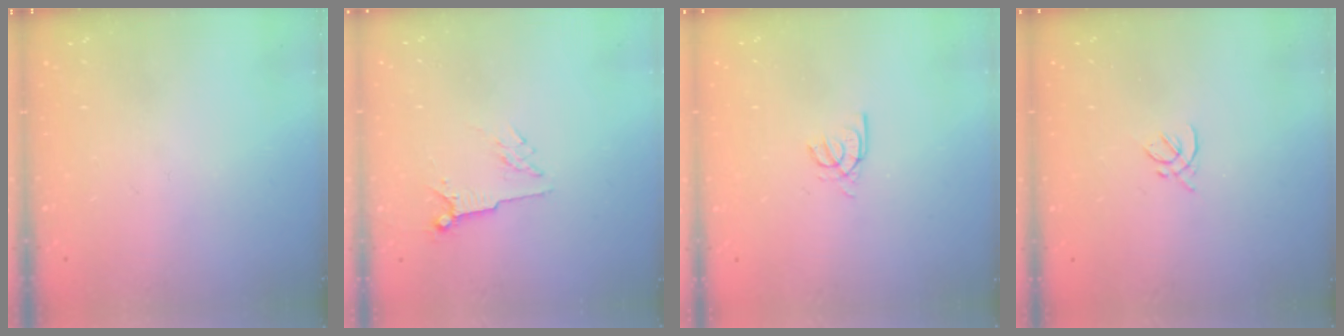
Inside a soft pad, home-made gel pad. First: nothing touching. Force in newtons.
{"total": 4.1, "press": 4.0, "slide": 0.5}
{"total": 3.7, "press": 3.7, "slide": 0.1}
{"total": 2.0, "press": 1.9, "slide": 0.7}